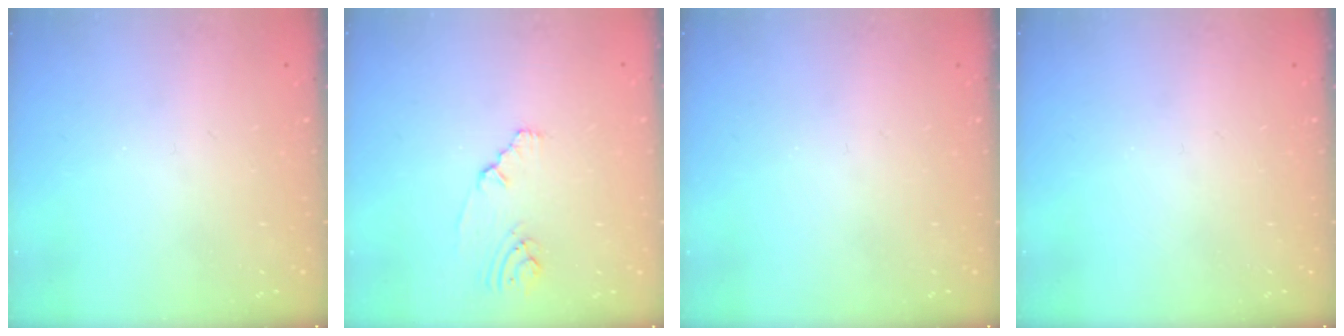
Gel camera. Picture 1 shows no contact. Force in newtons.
{"total": 2.7, "press": 2.6, "slide": 0.4}
{"total": 0.0}
{"total": 0.0}